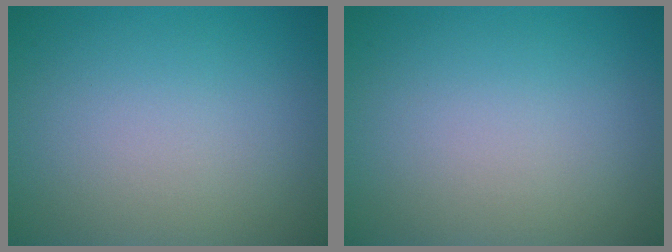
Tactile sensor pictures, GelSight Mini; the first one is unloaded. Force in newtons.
{"total": 0.0}